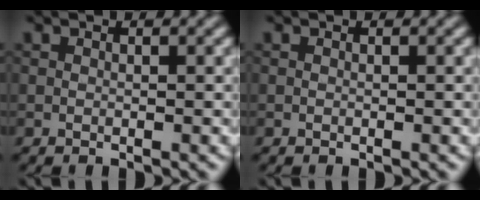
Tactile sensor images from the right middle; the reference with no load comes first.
{"total": 0.0}